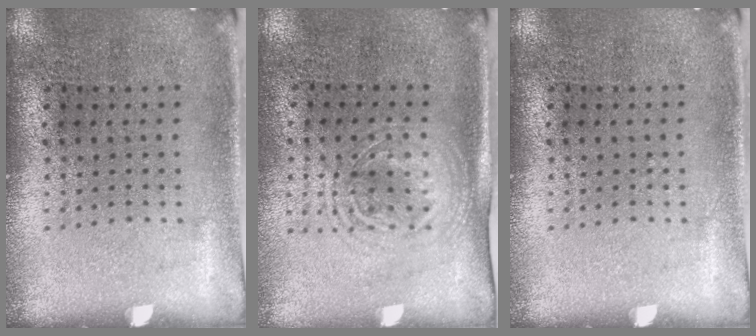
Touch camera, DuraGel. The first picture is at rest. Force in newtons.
{"total": 1.5, "press": 1.3, "slide": 0.7}
{"total": 0.0}